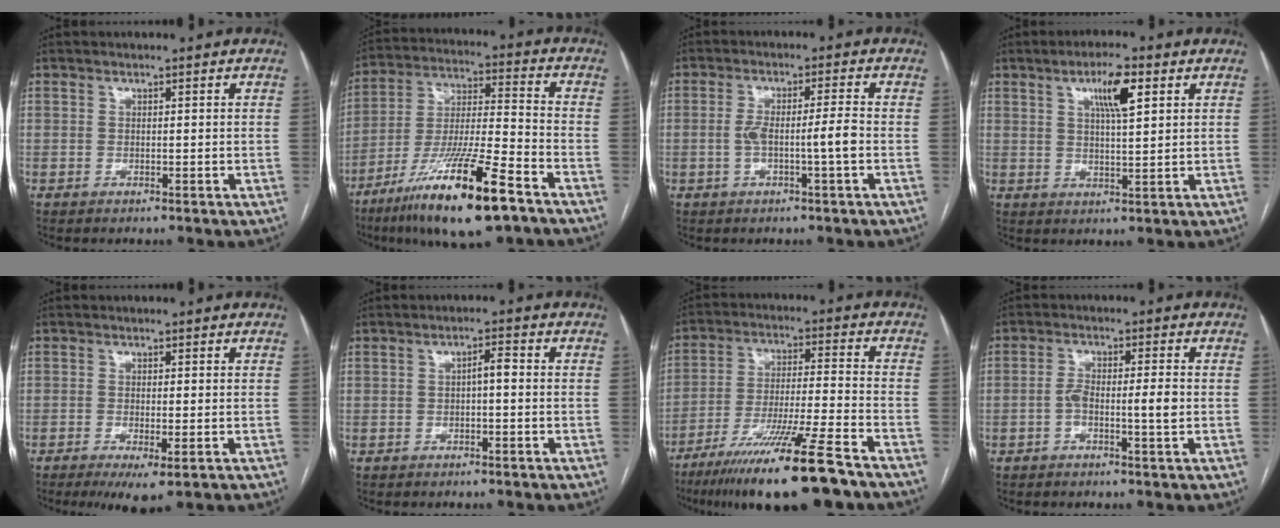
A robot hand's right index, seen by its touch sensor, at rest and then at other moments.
{"total": 18.9, "force": [-11.6, 1.7, 14.8], "torque": [-0.273, -0.035, -0.207]}
{"total": 5.3, "force": [-1.2, 0.0, 5.2], "torque": [-0.102, 0.012, -0.018]}
{"total": 6.5, "force": [2.9, 1.1, 5.7], "torque": [-0.101, 0.004, 0.048]}
{"total": 4.7, "force": [-2.3, 0.9, 3.9], "torque": [-0.064, -0.013, -0.033]}
{"total": 2.2, "force": [-0.1, 0.6, 2.1], "torque": [-0.036, 0.011, -0.001]}
{"total": 17.0, "force": [-12.5, -0.7, 11.5], "torque": [-0.196, -0.045, -0.210]}
{"total": 4.5, "force": [-1.0, 0.6, 4.3], "torque": [-0.081, 0.009, -0.017]}